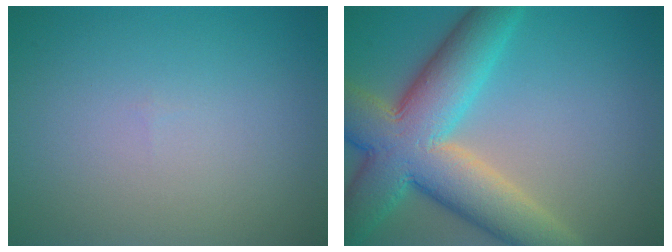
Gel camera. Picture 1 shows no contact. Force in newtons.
{"total": 11.4, "press": 11.3, "slide": 0.8}